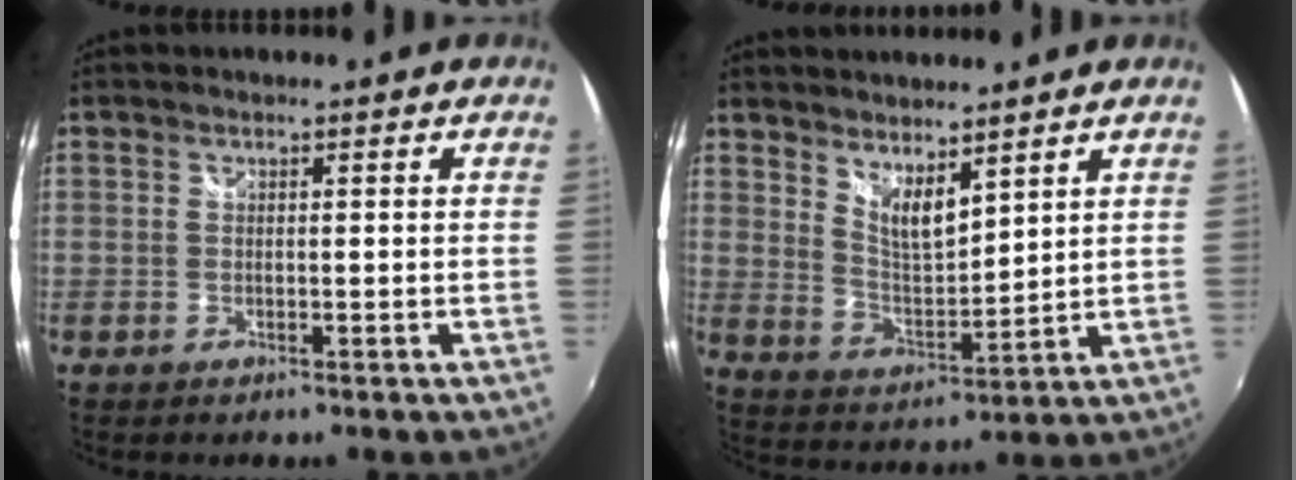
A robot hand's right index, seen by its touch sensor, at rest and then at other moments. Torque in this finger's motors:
{"motor_torque": [-0.05, 0.14, 0.00, 0.01]}